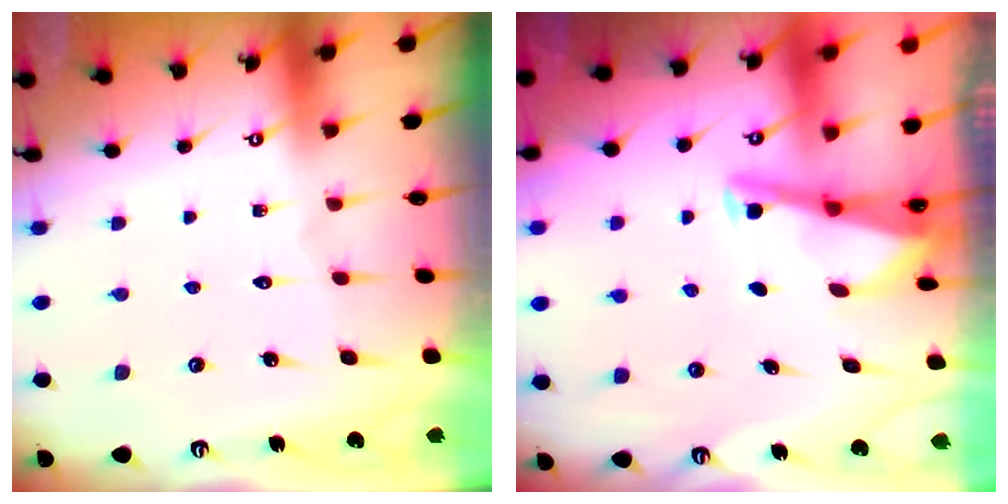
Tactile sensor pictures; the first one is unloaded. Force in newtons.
{"total": 2.9, "press": 2.8, "slide": 0.4}